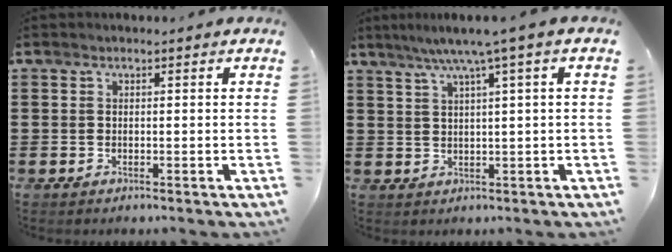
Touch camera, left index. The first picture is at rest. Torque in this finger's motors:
{"motor_torque": [0.72, -0.76, 0.62, 0.17]}